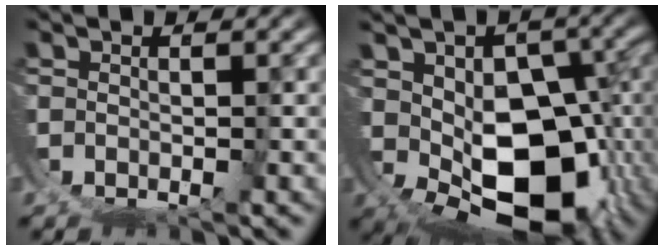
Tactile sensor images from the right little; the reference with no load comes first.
{"total": 13.8, "force": [-4.1, 8.5, 10.1], "torque": [-0.178, -0.086, -0.021]}